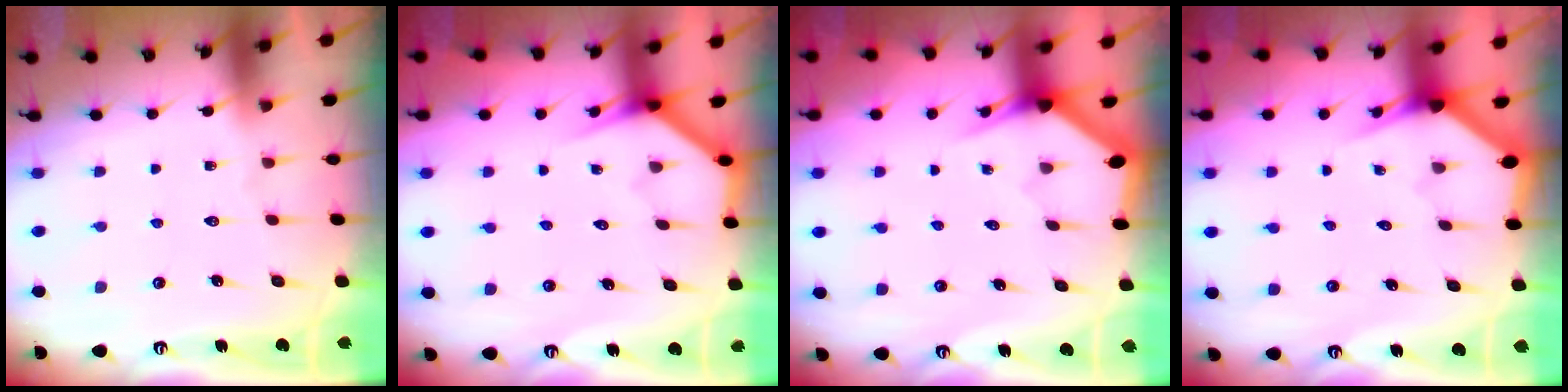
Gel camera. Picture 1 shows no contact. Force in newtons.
{"total": 3.8, "press": 3.8, "slide": 0.3}
{"total": 3.1, "press": 3.1, "slide": 0.2}
{"total": 2.7, "press": 2.7, "slide": 0.1}